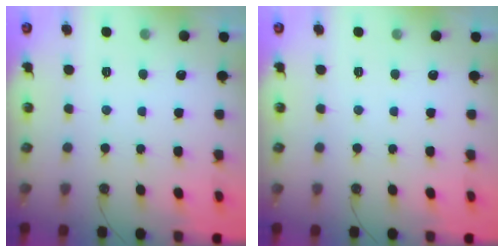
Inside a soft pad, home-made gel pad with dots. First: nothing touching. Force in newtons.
{"total": 0.0}